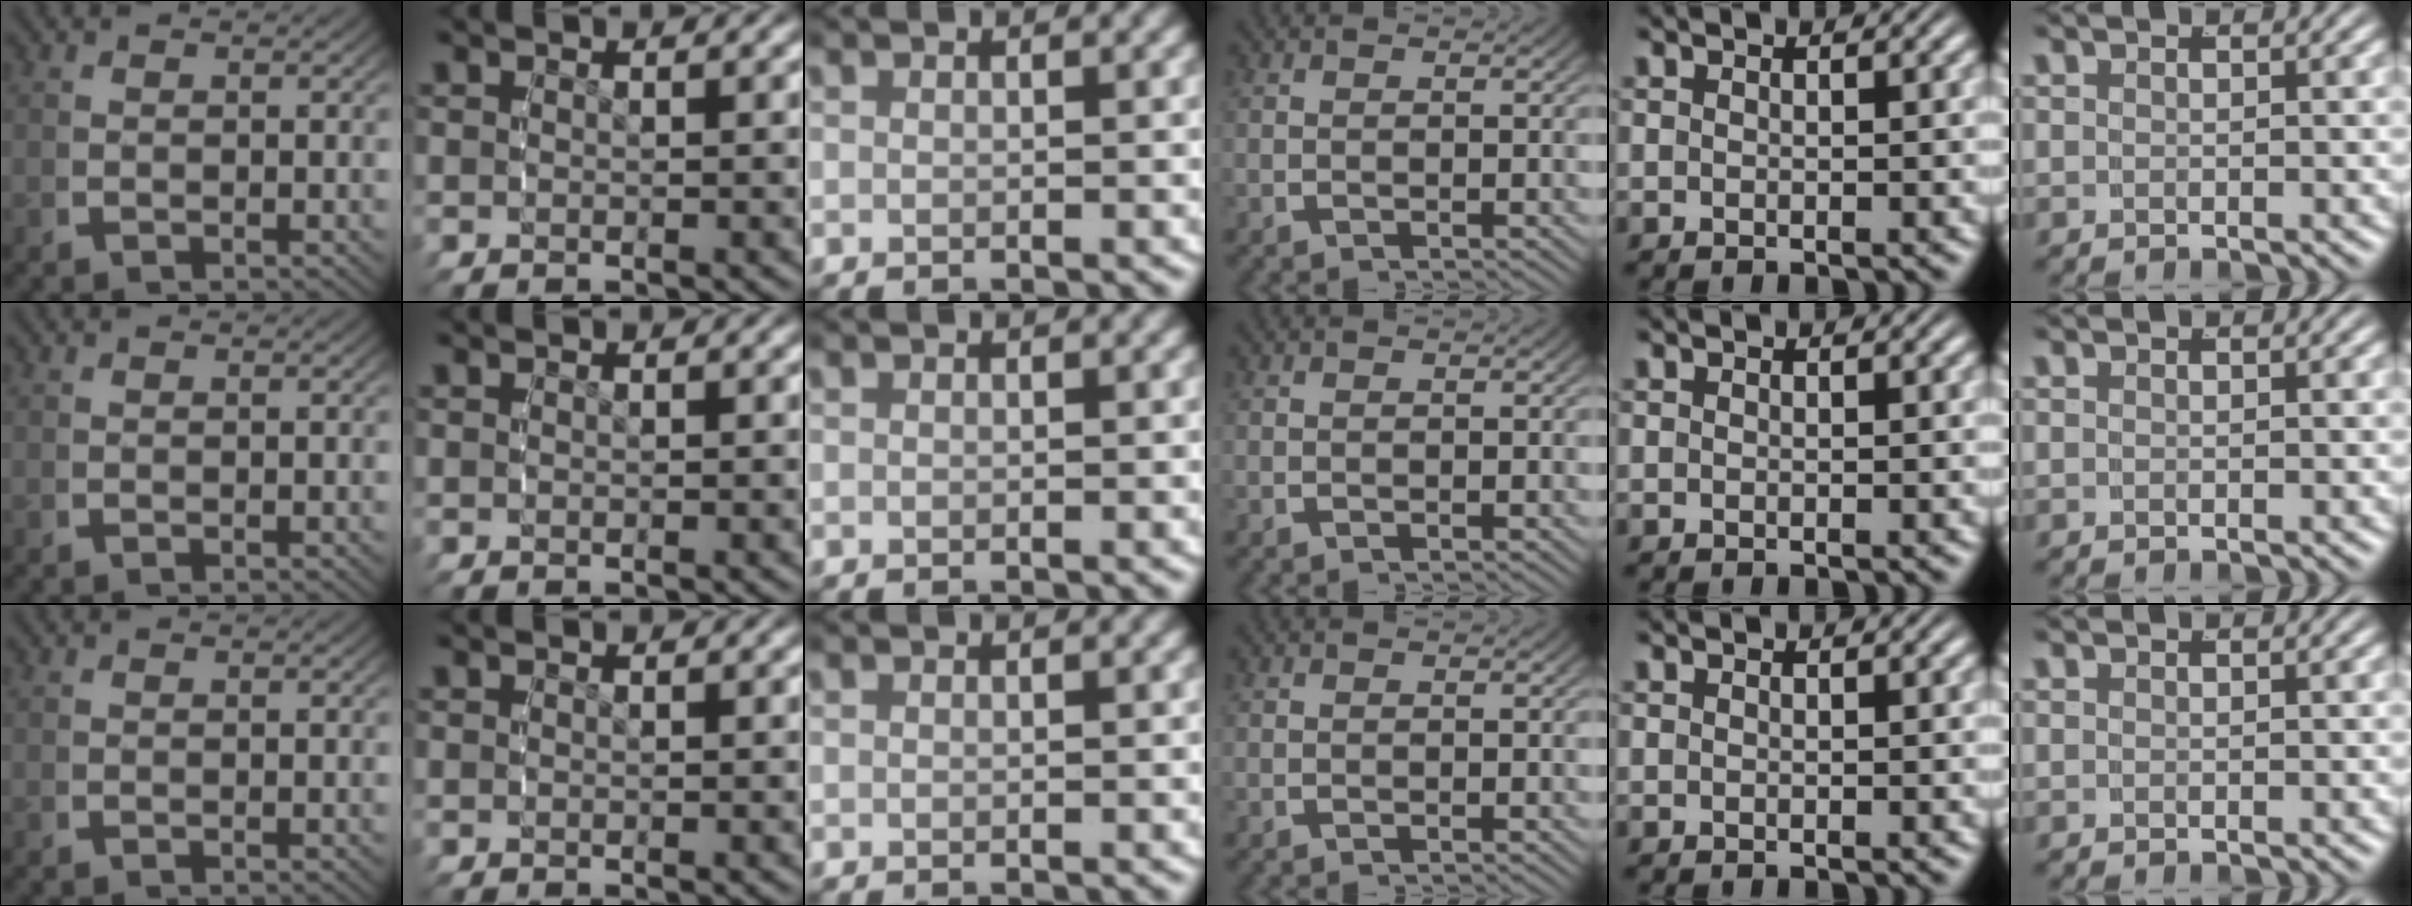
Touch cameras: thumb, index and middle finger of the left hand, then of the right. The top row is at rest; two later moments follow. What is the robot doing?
{"motion": "reach", "object": "paper plate"}